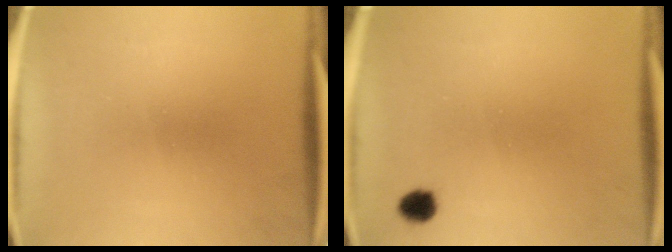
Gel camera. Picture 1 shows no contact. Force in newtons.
{"total": 2.4}